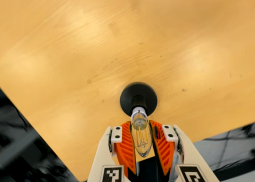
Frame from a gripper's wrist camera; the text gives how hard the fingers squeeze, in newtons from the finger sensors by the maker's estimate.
{"total": 19.5, "left": 20.2, "right": 18.8}